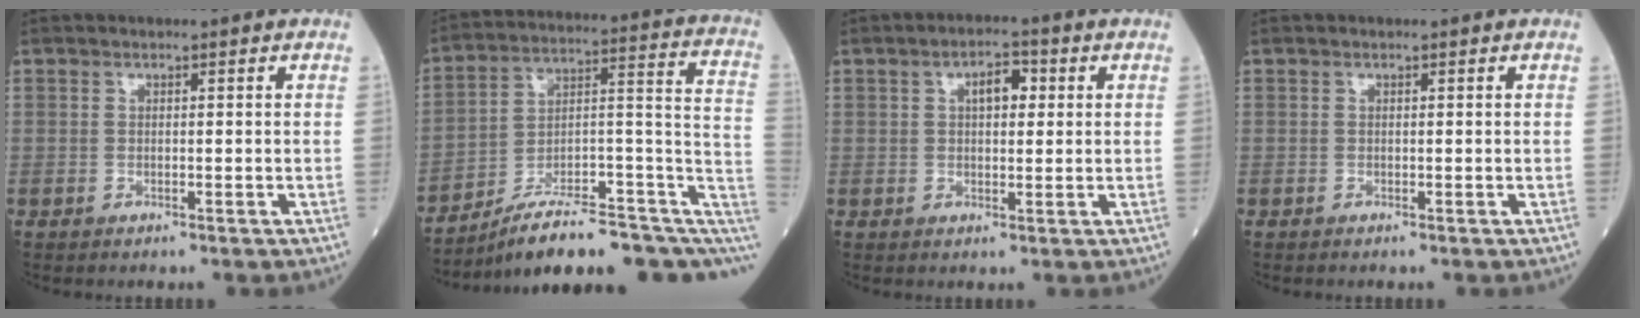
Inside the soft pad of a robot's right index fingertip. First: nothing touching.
{"total": 19.9, "force": [-13.0, 5.8, 14.0], "torque": [-0.134, 0.067, -0.187]}
{"total": 4.2, "force": [1.2, 1.9, 3.5], "torque": [-0.055, 0.011, 0.017]}
{"total": 0.0}